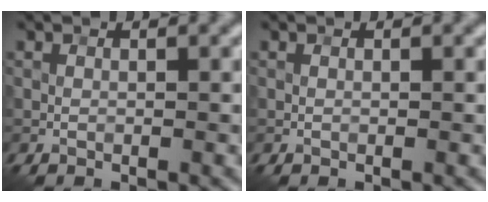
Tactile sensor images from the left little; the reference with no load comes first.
{"total": 0.0}